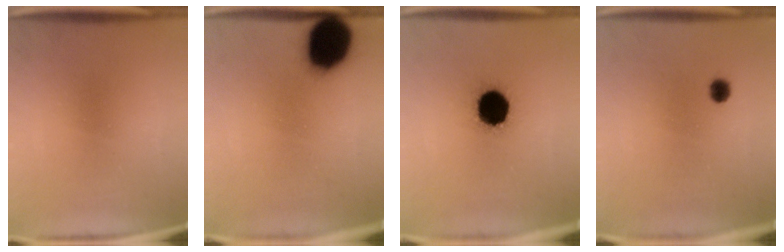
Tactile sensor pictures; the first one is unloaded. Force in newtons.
{"total": 14.7}
{"total": 15.3}
{"total": 1.9}